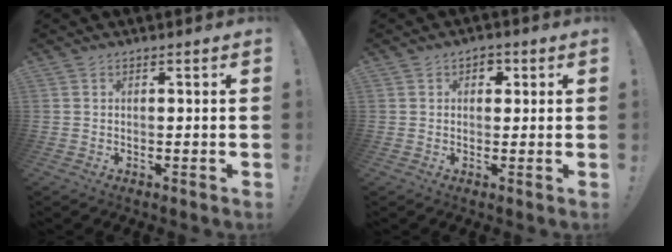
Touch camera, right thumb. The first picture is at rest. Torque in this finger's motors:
{"motor_torque": [0.01, 0.83, 0.41, -0.14, -0.02]}